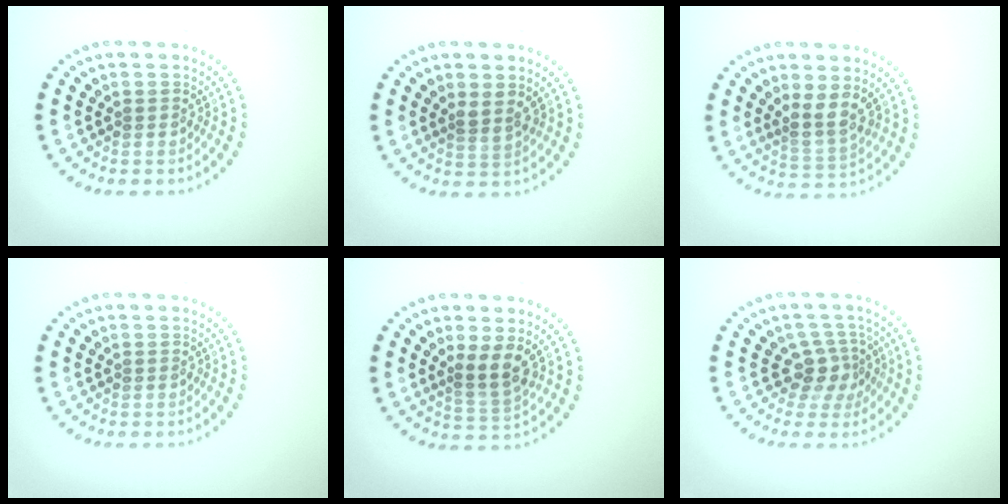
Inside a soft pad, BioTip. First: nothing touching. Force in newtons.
{"total": 1.6, "press": 1.1, "slide": 1.1}
{"total": 2.6, "press": 2.1, "slide": 1.7}
{"total": 0.0}
{"total": 2.6, "press": 2.2, "slide": 1.3}
{"total": 2.7, "press": 2.2, "slide": 1.7}